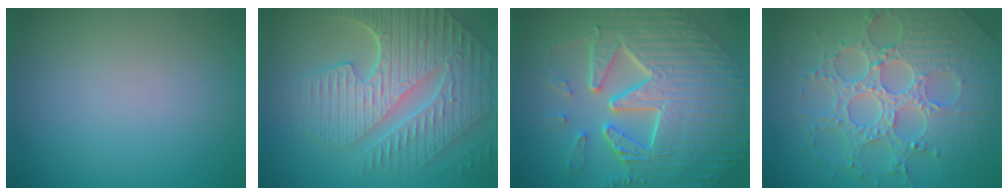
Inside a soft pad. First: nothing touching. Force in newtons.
{"total": 9.5, "press": 6.5, "slide": 7.0}
{"total": 11.1, "press": 7.7, "slide": 8.0}
{"total": 8.1, "press": 6.0, "slide": 5.4}